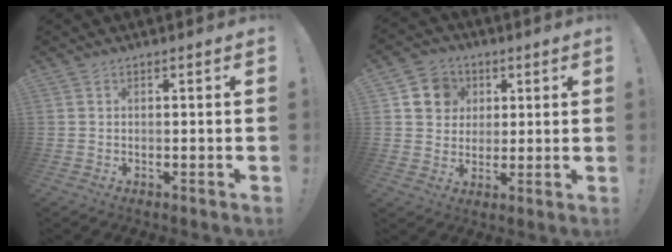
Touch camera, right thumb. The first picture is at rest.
{"total": 9.0, "force": [2.5, 8.4, 2.3], "torque": [-0.031, -0.007, 0.055]}